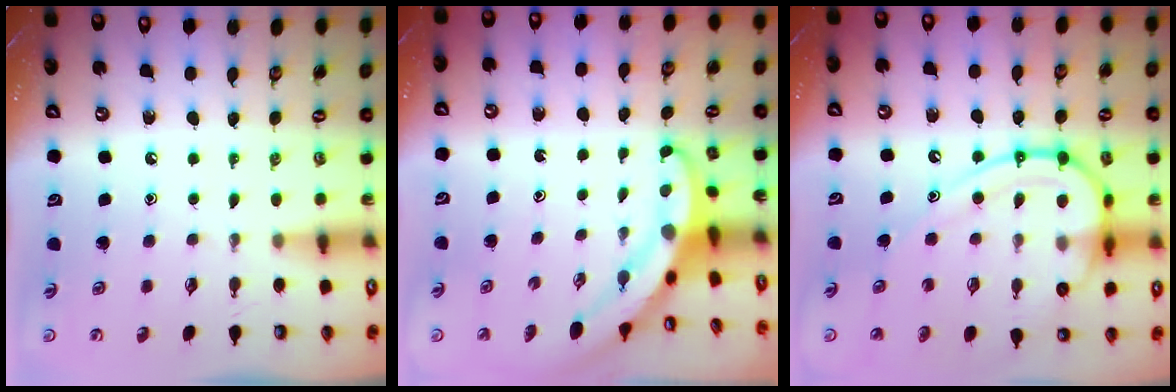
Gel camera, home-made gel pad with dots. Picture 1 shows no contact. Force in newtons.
{"total": 5.4, "press": 5.4, "slide": 0.3}
{"total": 15.9, "press": 15.9, "slide": 1.1}